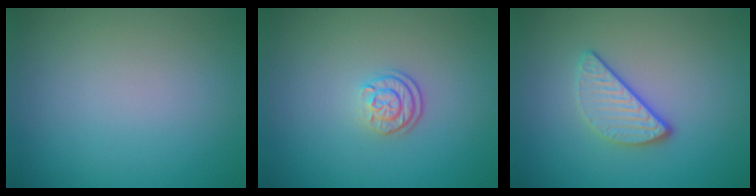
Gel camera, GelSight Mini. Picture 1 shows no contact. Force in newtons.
{"total": 2.1, "press": 1.8, "slide": 1.2}
{"total": 2.9, "press": 2.4, "slide": 1.6}